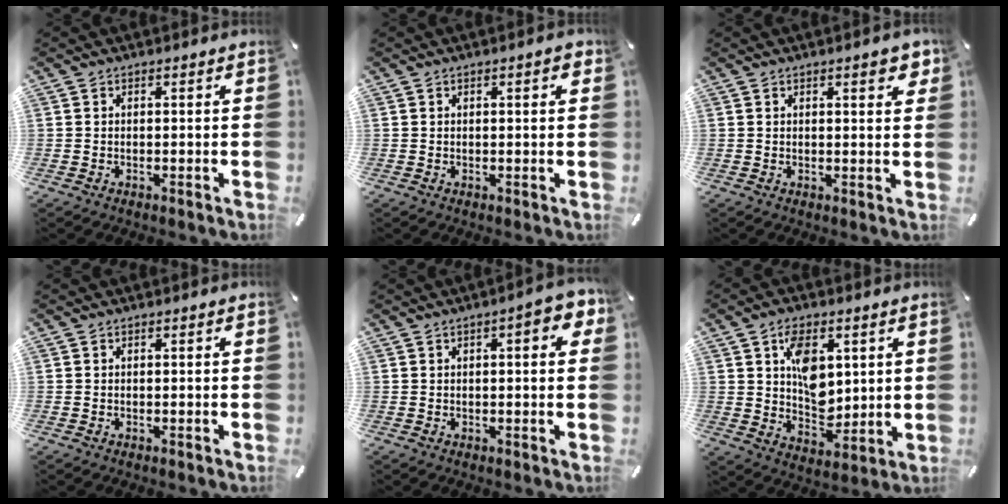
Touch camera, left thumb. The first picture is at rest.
{"total": 1.8, "force": [0.6, 0.4, 1.7], "torque": [-0.026, 0.000, 0.007]}
{"total": 3.5, "force": [1.9, 1.1, 2.7], "torque": [-0.033, -0.007, 0.026]}
{"total": 0.0}
{"total": 6.5, "force": [1.9, 2.1, 5.8], "torque": [-0.069, -0.009, 0.025]}
{"total": 10.5, "force": [3.2, 7.3, 6.9], "torque": [-0.099, -0.001, 0.058]}